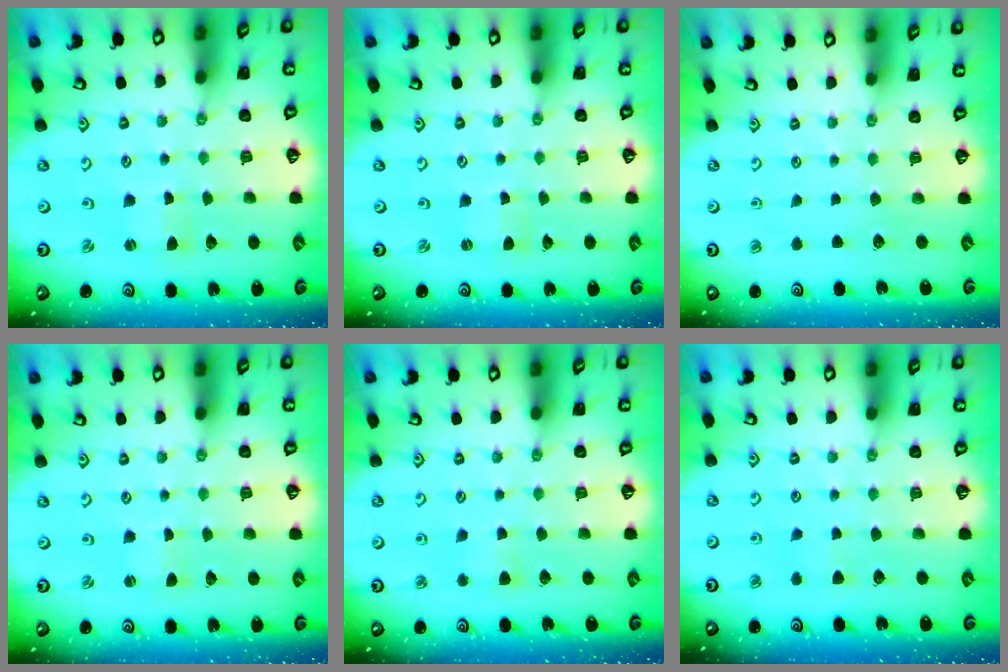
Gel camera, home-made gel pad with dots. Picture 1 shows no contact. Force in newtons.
{"total": 0.9, "press": 0.9, "slide": 0.0}
{"total": 0.0}
{"total": 0.0}
{"total": 2.8, "press": 2.8, "slide": 0.5}
{"total": 3.8, "press": 3.8, "slide": 0.6}